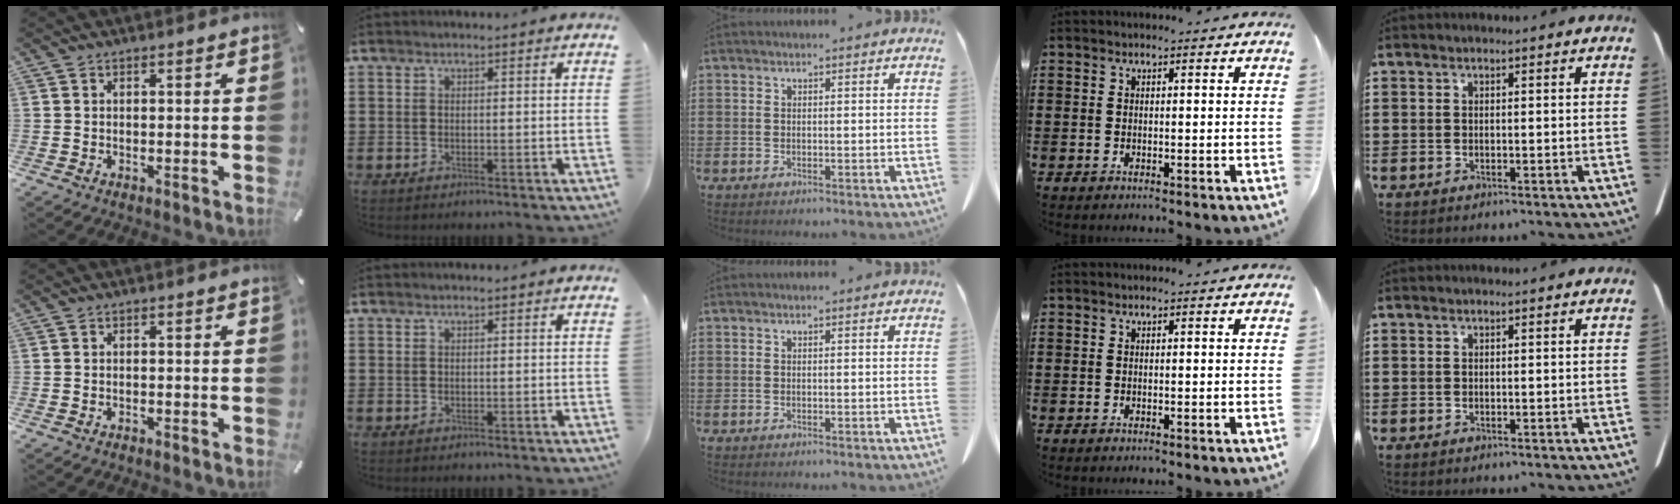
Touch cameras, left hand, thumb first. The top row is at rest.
{"thumb": {"total": 0.6, "force": [-0.5, 0.2, 0.0], "torque": [-0.001, 0.002, -0.012]}}